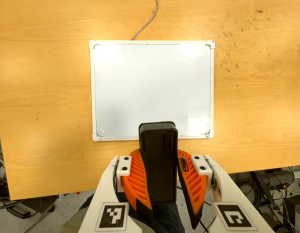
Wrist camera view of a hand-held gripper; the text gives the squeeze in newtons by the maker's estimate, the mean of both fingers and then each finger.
{"total": 11.6, "left": 11.0, "right": 12.2}